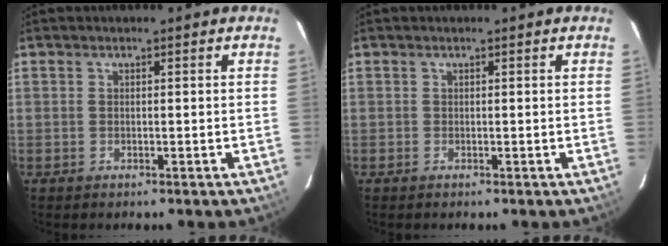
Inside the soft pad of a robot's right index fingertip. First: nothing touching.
{"total": 0.0}